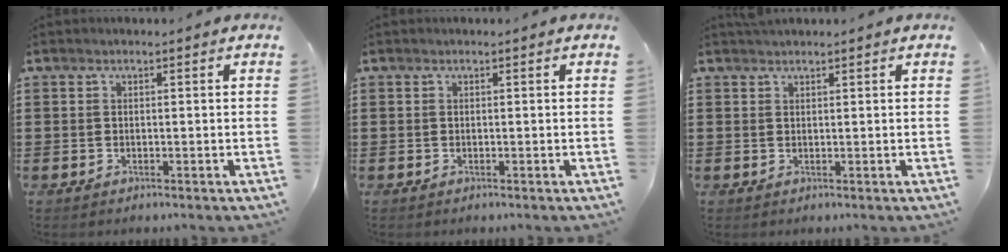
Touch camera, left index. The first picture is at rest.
{"total": 0.0}
{"total": 1.0, "force": [1.0, 0.1, 0.1], "torque": [-0.004, -0.001, 0.020]}